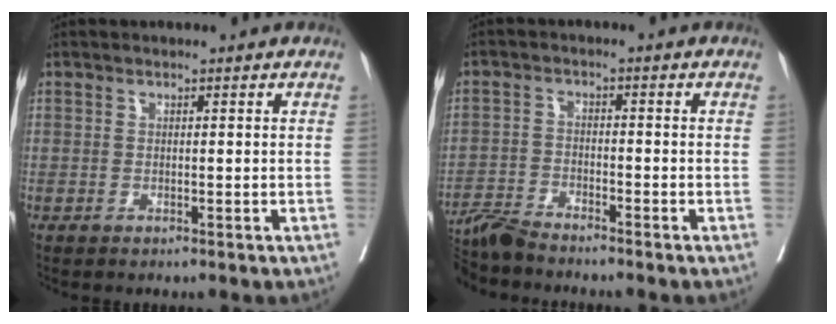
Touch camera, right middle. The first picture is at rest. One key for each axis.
{"total": 6.0, "fx": -5.7, "fy": -0.4, "fz": 1.5, "tx": -0.020, "ty": -0.020, "tz": -0.109}